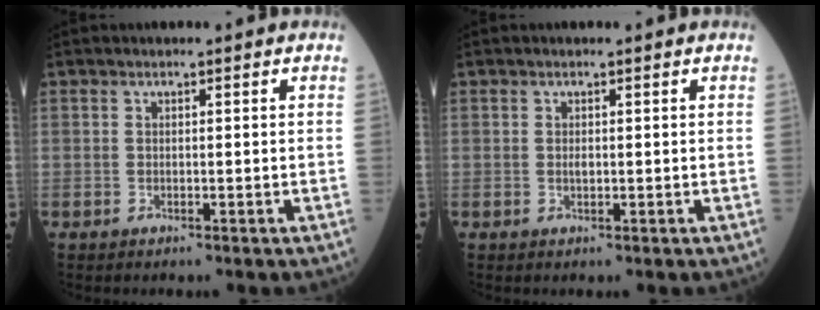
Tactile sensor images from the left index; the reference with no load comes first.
{"total": 0.9, "force": [0.2, 0.5, 0.7], "torque": [-0.018, 0.000, 0.007]}